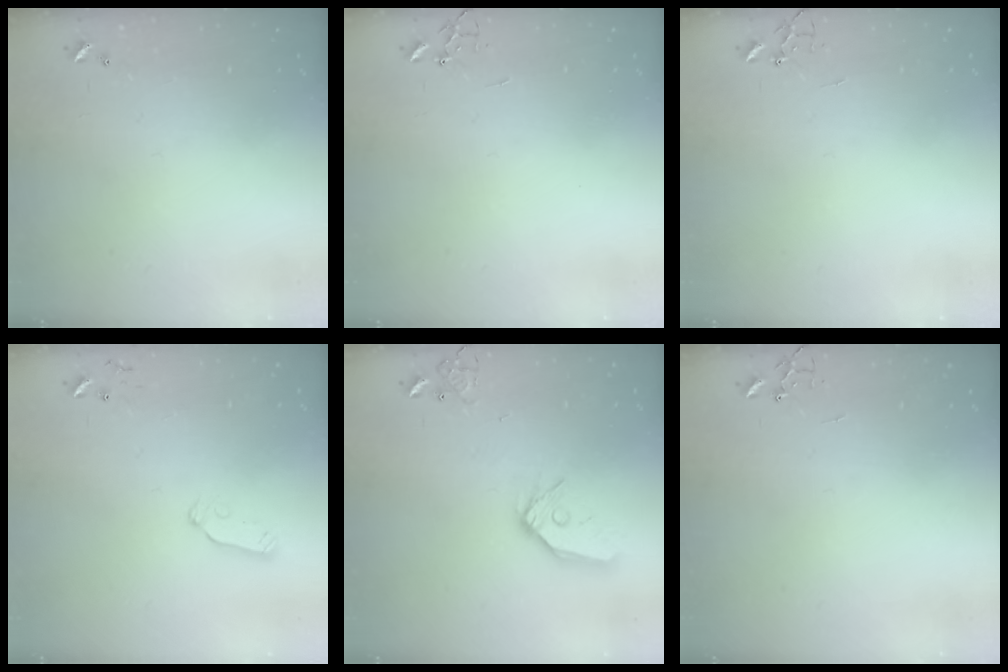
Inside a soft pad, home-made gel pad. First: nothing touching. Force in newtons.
{"total": 0.0}
{"total": 0.0}
{"total": 6.0, "press": 6.0, "slide": 0.5}
{"total": 13.7, "press": 13.6, "slide": 1.7}
{"total": 0.0}